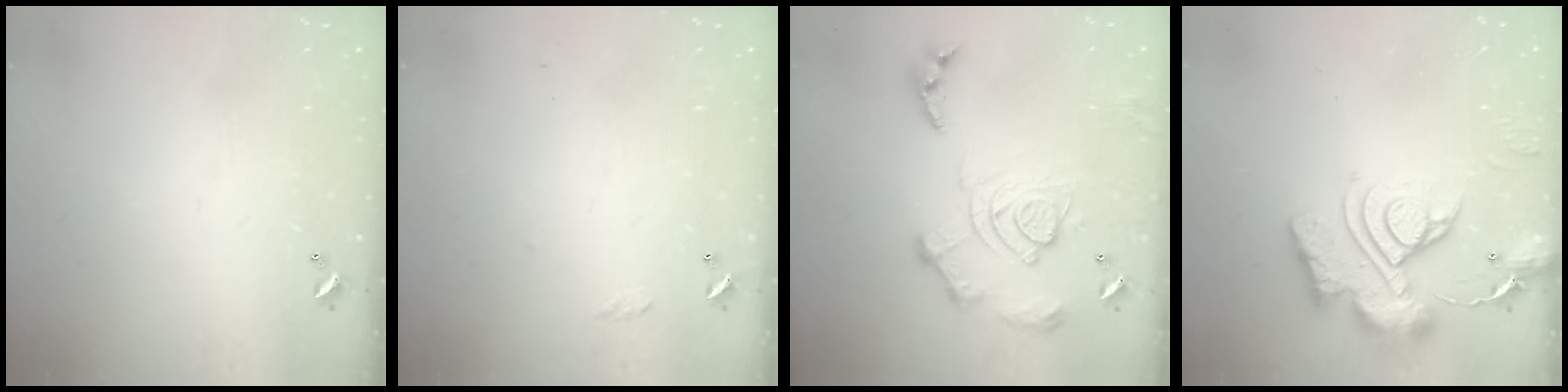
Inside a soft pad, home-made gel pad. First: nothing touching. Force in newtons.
{"total": 6.3, "press": 6.3, "slide": 0.8}
{"total": 15.6, "press": 15.5, "slide": 1.6}
{"total": 15.0, "press": 14.9, "slide": 1.6}